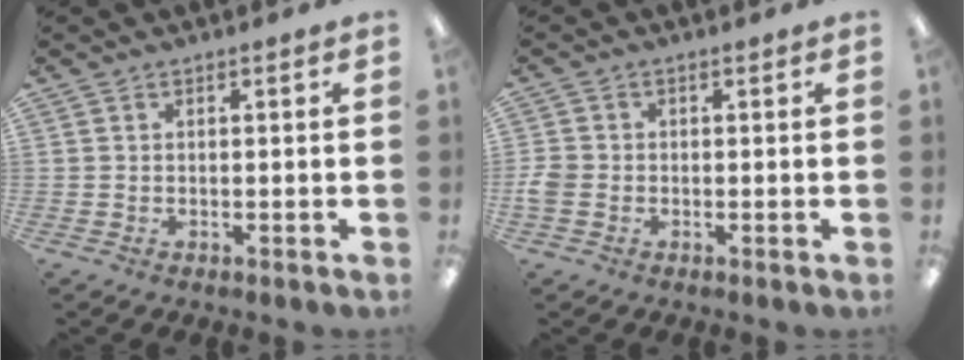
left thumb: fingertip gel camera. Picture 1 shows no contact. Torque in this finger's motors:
{"motor_torque": [-0.26, 0.28, 0.01, -0.02, 0.00]}